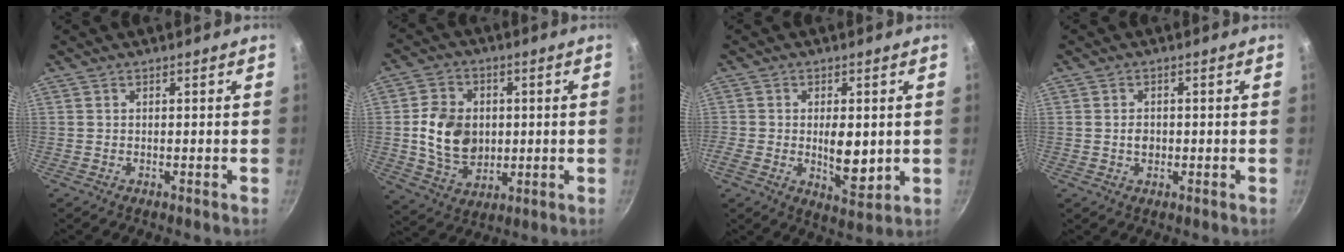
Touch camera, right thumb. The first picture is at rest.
{"total": 12.5, "force": [0.5, 9.7, 7.9], "torque": [-0.117, 0.000, 0.015]}
{"total": 8.4, "force": [-0.3, 4.1, 7.3], "torque": [-0.113, -0.010, 0.002]}
{"total": 2.3, "force": [-0.2, 1.8, 1.4], "torque": [-0.017, 0.006, -0.004]}